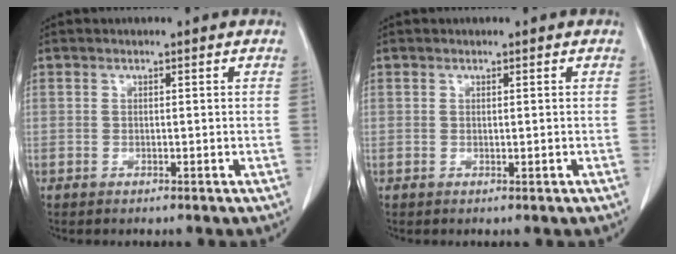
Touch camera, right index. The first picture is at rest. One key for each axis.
{"total": 0.0}